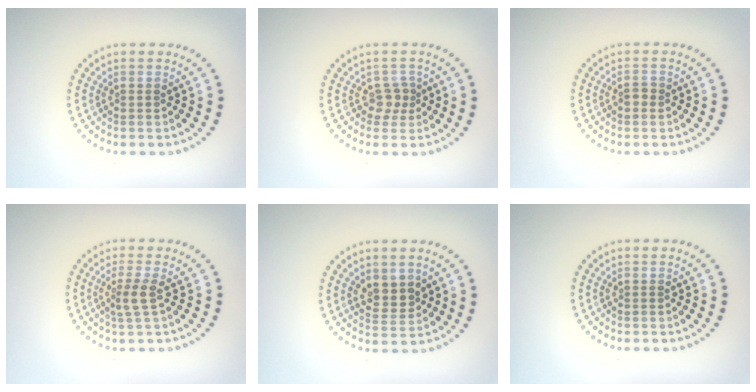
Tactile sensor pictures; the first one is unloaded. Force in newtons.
{"total": 1.7, "press": 1.3, "slide": 1.0}
{"total": 1.0, "press": 1.0, "slide": 0.2}
{"total": 2.1, "press": 1.6, "slide": 1.3}
{"total": 2.5, "press": 2.4, "slide": 0.8}
{"total": 0.0}